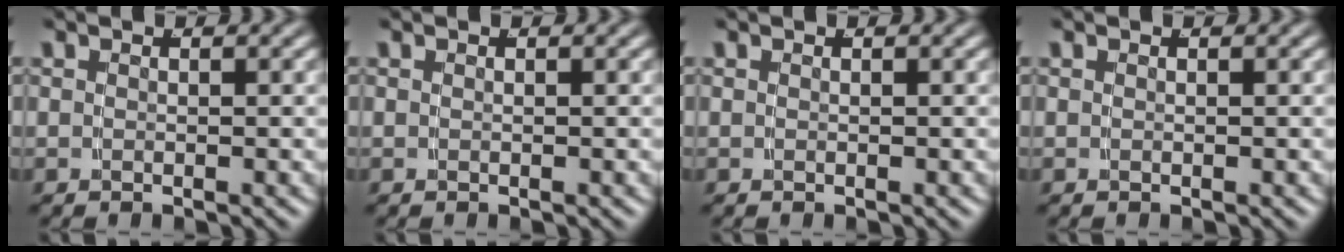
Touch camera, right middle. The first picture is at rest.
{"total": 0.0}
{"total": 0.0}
{"total": 0.0}